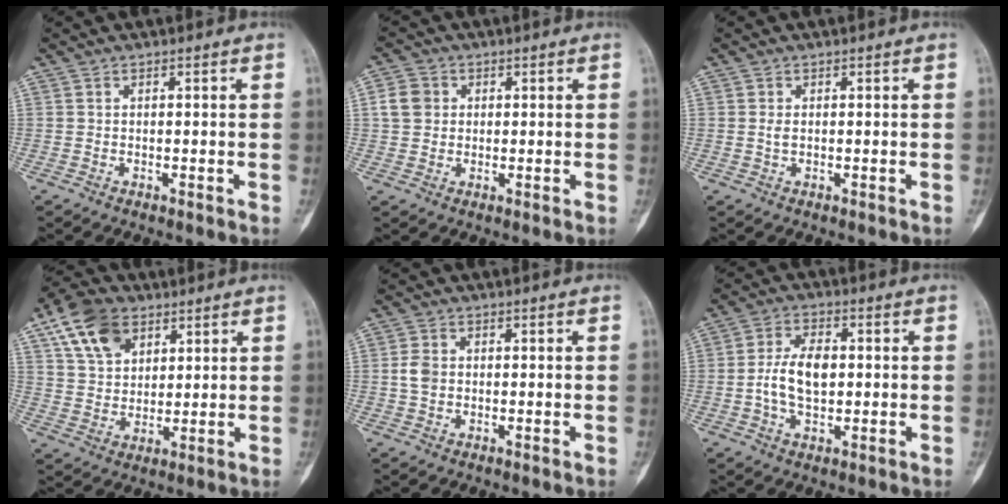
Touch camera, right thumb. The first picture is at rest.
{"total": 4.7, "force": [1.0, 4.1, 2.2], "torque": [-0.027, 0.003, 0.015]}
{"total": 0.9, "force": [0.1, 0.5, 0.8], "torque": [-0.013, -0.001, 0.005]}
{"total": 11.5, "force": [6.0, 7.9, 5.9], "torque": [-0.089, -0.010, 0.113]}
{"total": 3.0, "force": [0.0, 2.3, 2.0], "torque": [-0.040, 0.005, -0.002]}
{"total": 8.3, "force": [-0.2, 4.8, 6.8], "torque": [-0.123, 0.010, -0.005]}